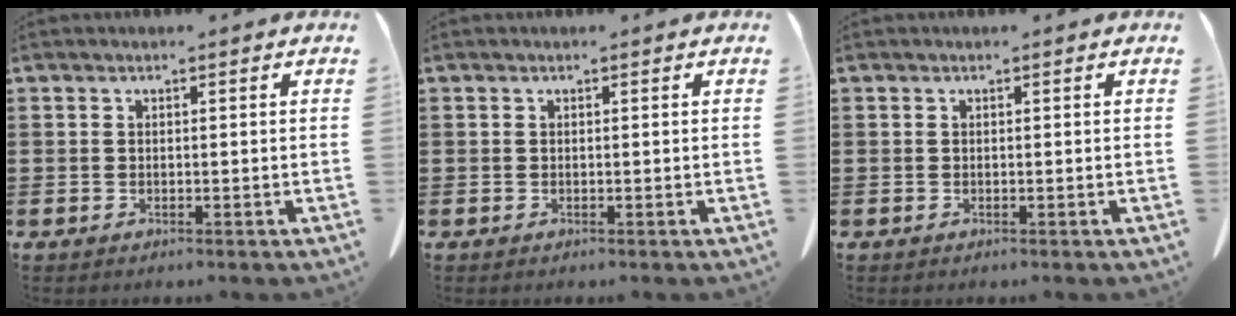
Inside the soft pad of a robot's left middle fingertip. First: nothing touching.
{"total": 0.0}
{"total": 0.0}